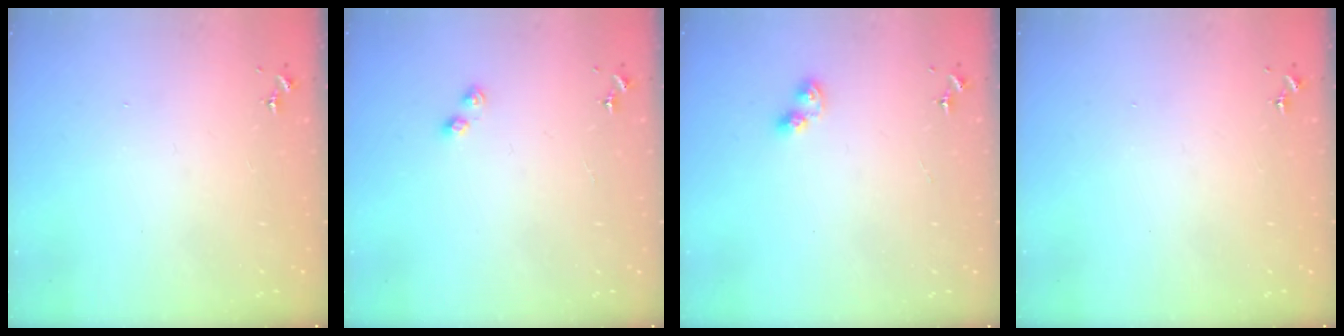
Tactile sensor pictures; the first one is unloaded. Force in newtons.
{"total": 3.0, "press": 2.9, "slide": 0.4}
{"total": 4.8, "press": 4.6, "slide": 1.2}
{"total": 0.0}